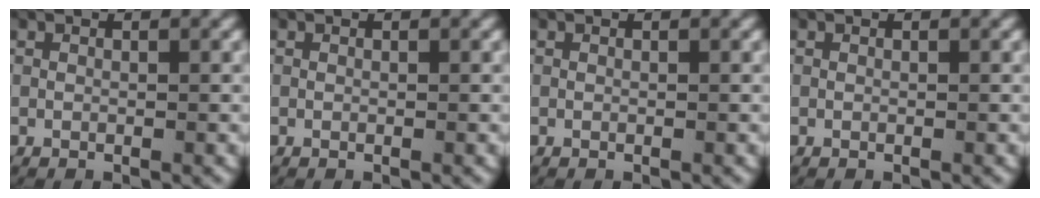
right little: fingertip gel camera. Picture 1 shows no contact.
{"total": 0.0}
{"total": 0.0}
{"total": 0.0}